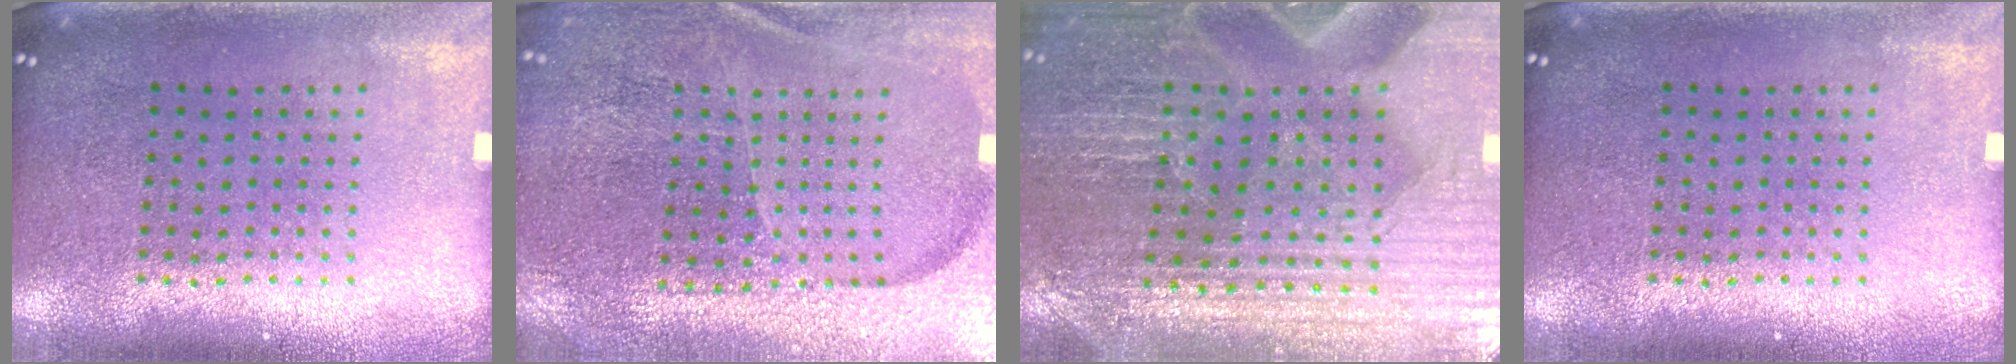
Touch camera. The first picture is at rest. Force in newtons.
{"total": 4.0, "press": 3.9, "slide": 1.0}
{"total": 3.5, "press": 3.5, "slide": 0.3}
{"total": 0.0}